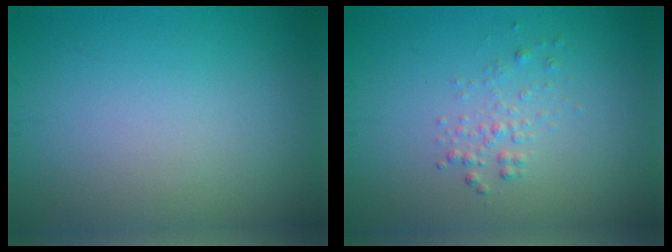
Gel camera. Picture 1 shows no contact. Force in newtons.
{"total": 1.4, "press": 1.4, "slide": 0.0}